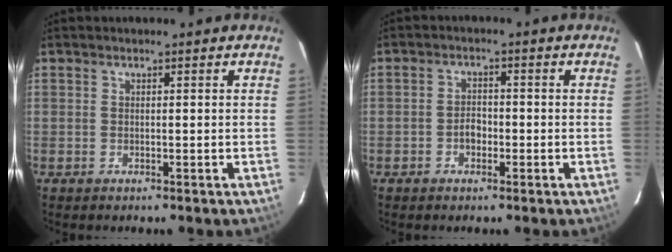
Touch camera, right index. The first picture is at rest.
{"total": 2.9, "force": [-1.2, 2.0, 1.6], "torque": [-0.029, 0.005, -0.021]}